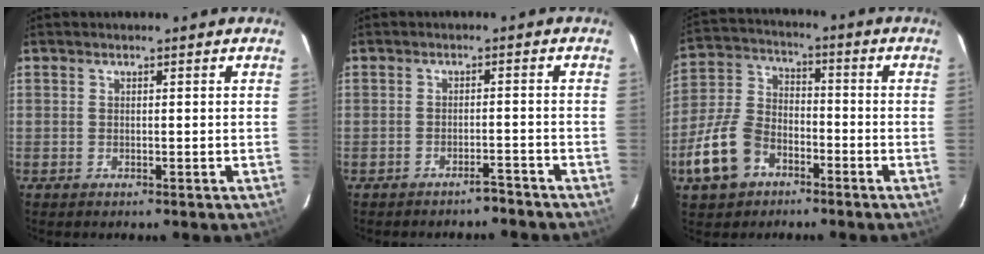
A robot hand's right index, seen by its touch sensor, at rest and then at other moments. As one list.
[{"total": 2.8, "force": [-2.7, 0.3, 0.6], "torque": [-0.018, 0.004, -0.032]}, {"total": 12.3, "force": [-6.4, 8.2, 6.5], "torque": [-0.158, 0.019, -0.119]}]